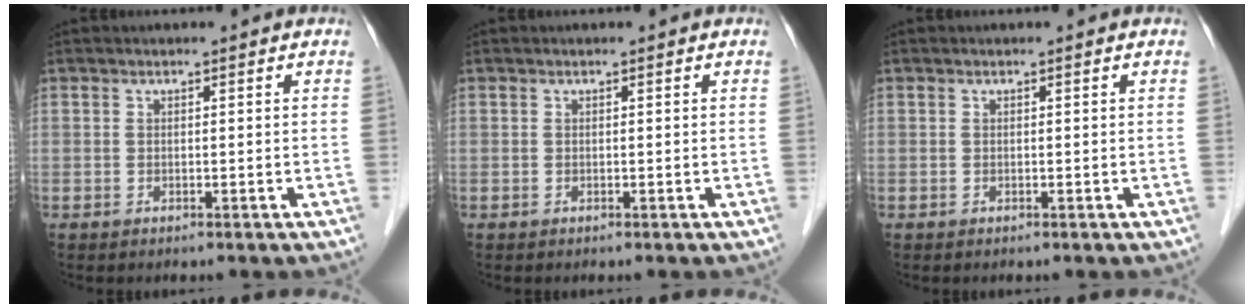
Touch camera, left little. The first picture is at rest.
{"total": 0.0}
{"total": 0.0}